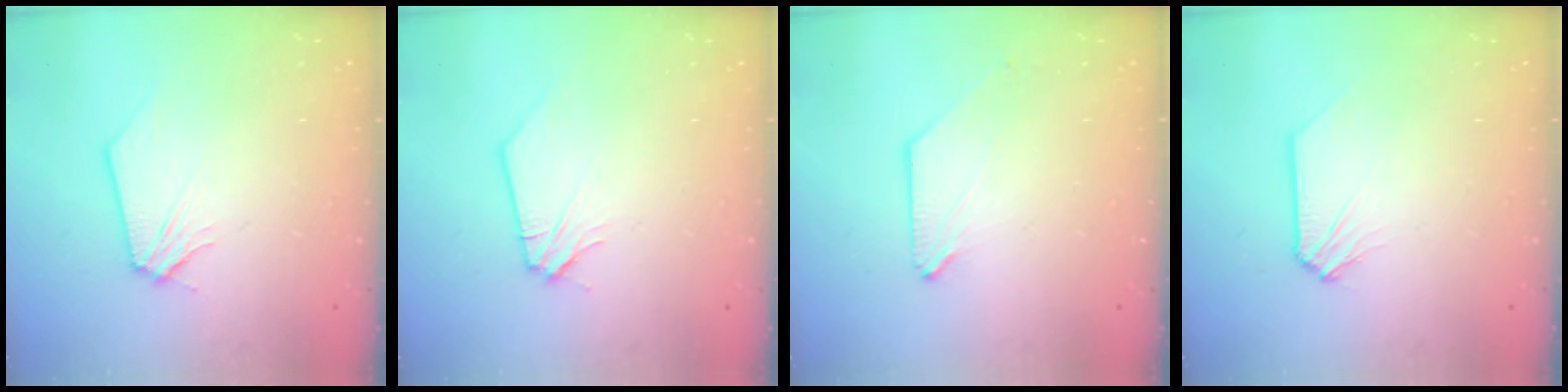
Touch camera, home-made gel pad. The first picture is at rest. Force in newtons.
{"total": 0.0}
{"total": 0.7, "press": 0.7, "slide": 0.1}
{"total": 0.6, "press": 0.6, "slide": 0.0}